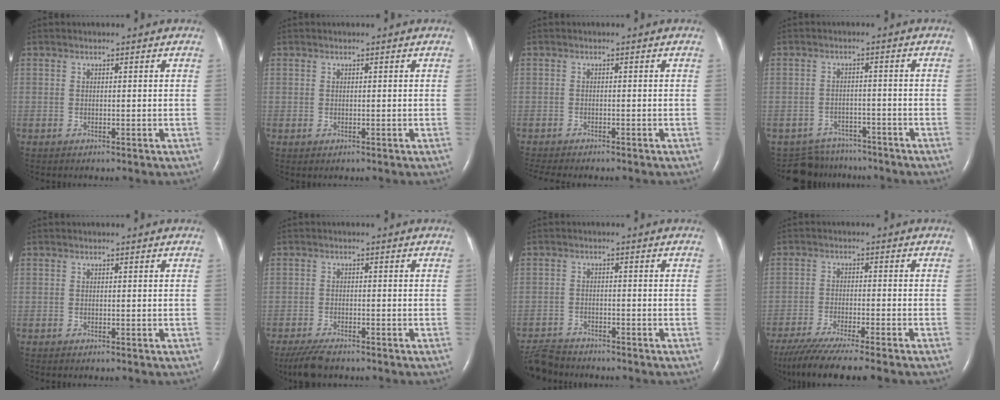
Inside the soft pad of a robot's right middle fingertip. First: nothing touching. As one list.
[{"total": 0.0}, {"total": 7.0, "force": [-6.0, 1.4, 3.2], "torque": [-0.044, -0.005, -0.084]}, {"total": 6.9, "force": [-6.3, 2.7, -0.9], "torque": [0.012, 0.015, -0.087]}, {"total": 0.0}, {"total": 5.1, "force": [-4.2, 1.2, 2.7], "torque": [-0.055, -0.014, -0.071]}, {"total": 6.5, "force": [-6.3, 1.5, 0.9], "torque": [-0.022, -0.011, -0.110]}, {"total": 11.7, "force": [-9.9, -0.3, 6.3], "torque": [-0.092, -0.033, -0.156]}]